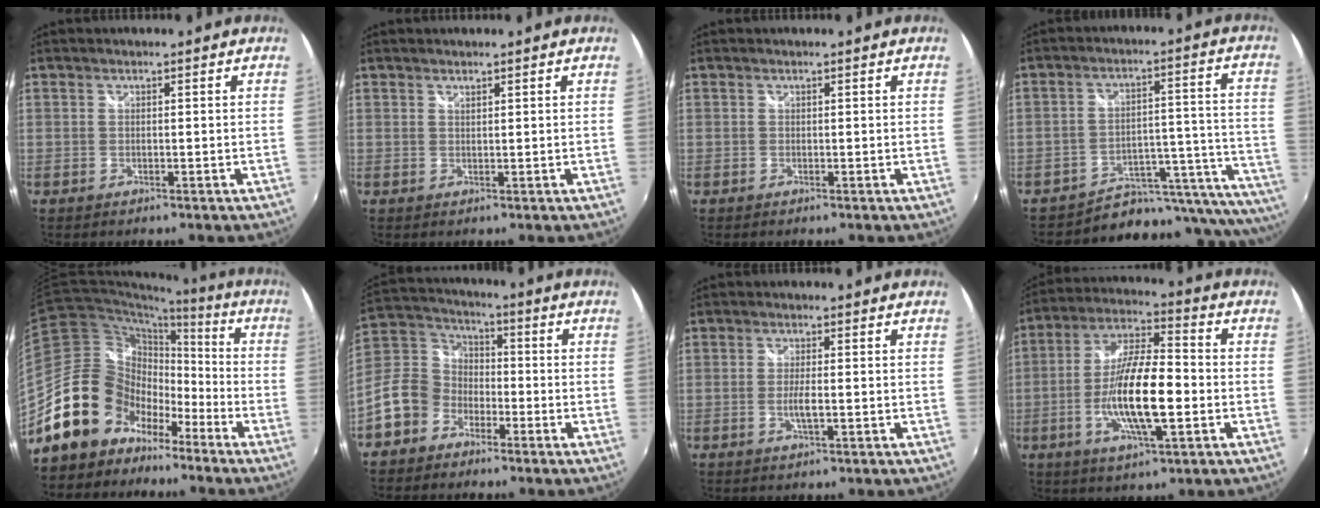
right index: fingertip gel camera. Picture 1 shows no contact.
{"total": 0.6, "force": [0.6, 0.1, 0.2], "torque": [-0.001, 0.000, 0.012]}
{"total": 0.0}
{"total": 16.3, "force": [-12.5, 7.6, 7.1], "torque": [-0.083, 0.021, -0.168]}
{"total": 18.6, "force": [-11.1, 13.3, 6.7], "torque": [-0.151, 0.039, -0.186]}
{"total": 13.4, "force": [-7.1, 10.4, 4.6], "torque": [-0.127, 0.033, -0.137]}
{"total": 2.8, "force": [-0.7, 0.3, 2.7], "torque": [-0.052, -0.006, -0.012]}
{"total": 14.9, "force": [-3.6, 3.8, 14.0], "torque": [-0.276, -0.005, -0.070]}